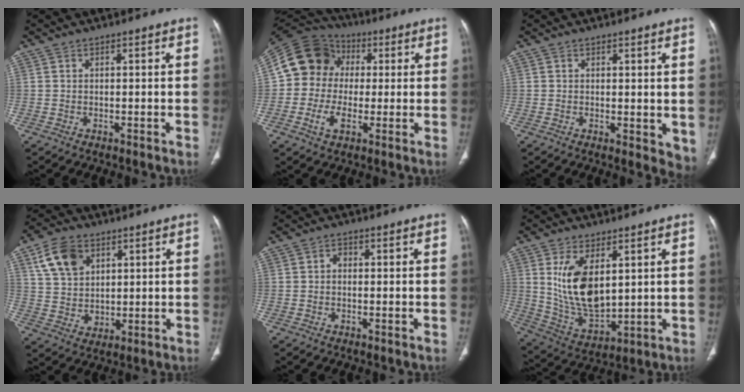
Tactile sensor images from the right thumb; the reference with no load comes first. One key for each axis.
{"total": 14.9, "fx": 1.2, "fy": 12.6, "fz": 7.9, "tx": -0.136, "ty": 0.024, "tz": 0.015}
{"total": 4.5, "fx": 0.5, "fy": 2.1, "fz": 4.0, "tx": -0.040, "ty": -0.014, "tz": 0.008}
{"total": 10.3, "fx": 4.6, "fy": 7.5, "fz": 5.4, "tx": -0.078, "ty": -0.015, "tz": 0.096}
{"total": 1.2, "fx": -0.2, "fy": 0.9, "fz": 0.7, "tx": -0.006, "ty": 0.004, "tz": -0.009}
{"total": 13.0, "fx": 3.6, "fy": 6.8, "fz": 10.5, "tx": -0.181, "ty": -0.025, "tz": 0.086}